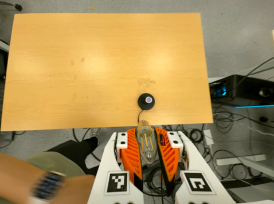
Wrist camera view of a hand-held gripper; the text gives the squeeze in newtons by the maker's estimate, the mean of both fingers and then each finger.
{"total": 22.5, "left": 25.3, "right": 19.7}